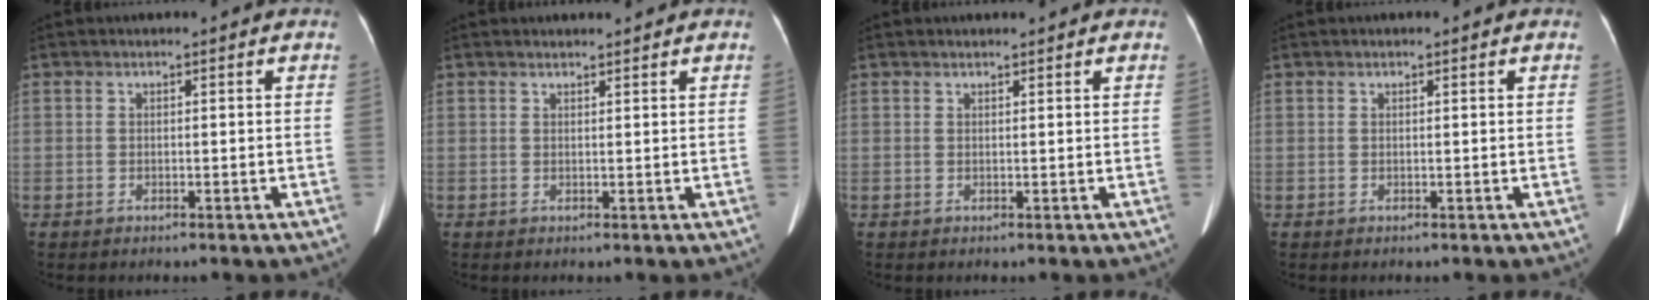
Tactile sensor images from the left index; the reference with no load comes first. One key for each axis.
{"total": 2.2, "fx": 2.1, "fy": 0.3, "fz": 0.4, "tx": -0.010, "ty": 0.011, "tz": 0.031}
{"total": 1.6, "fx": 1.5, "fy": 0.2, "fz": 0.4, "tx": -0.008, "ty": 0.013, "tz": 0.025}
{"total": 0.5, "fx": 0.5, "fy": 0.1, "fz": 0.2, "tx": -0.009, "ty": 0.007, "tz": 0.007}